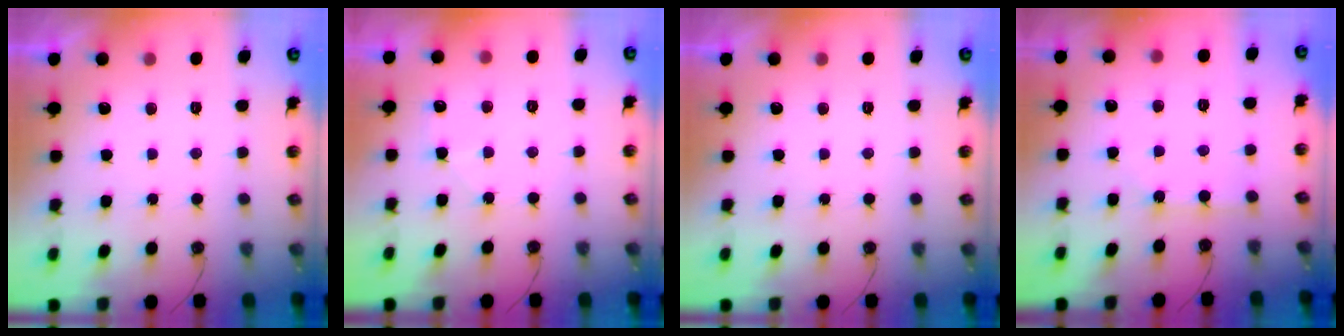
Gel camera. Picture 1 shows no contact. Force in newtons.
{"total": 5.6, "press": 5.6, "slide": 0.6}
{"total": 0.0}
{"total": 2.9, "press": 2.9, "slide": 0.4}